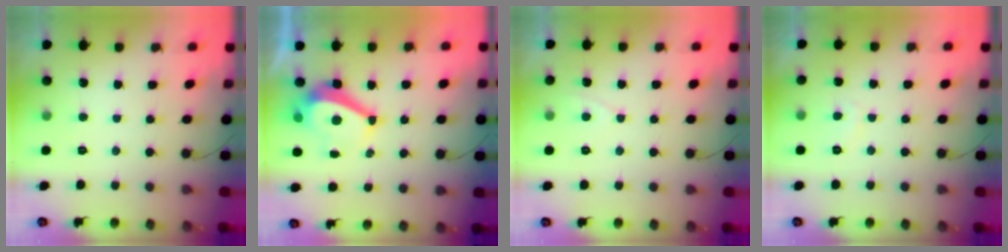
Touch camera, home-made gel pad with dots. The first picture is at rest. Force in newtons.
{"total": 7.5, "press": 7.4, "slide": 0.9}
{"total": 2.4, "press": 2.4, "slide": 0.3}
{"total": 1.7, "press": 1.6, "slide": 0.6}